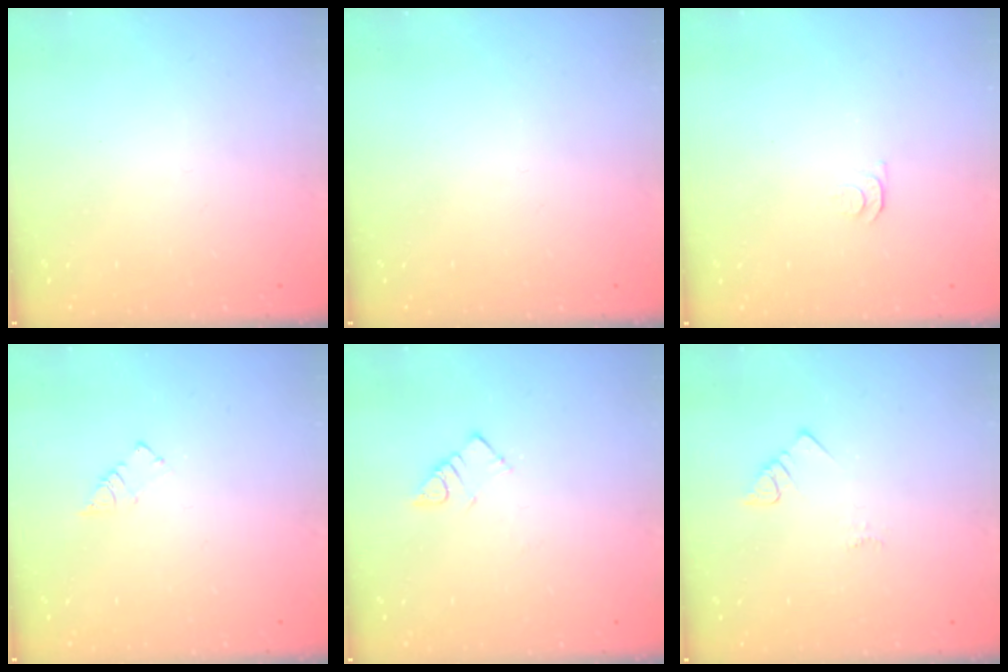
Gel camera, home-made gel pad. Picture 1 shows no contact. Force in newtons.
{"total": 0.0}
{"total": 3.8, "press": 3.7, "slide": 0.7}
{"total": 2.6, "press": 2.6, "slide": 0.3}
{"total": 3.6, "press": 3.5, "slide": 0.3}
{"total": 2.0, "press": 2.0, "slide": 0.4}